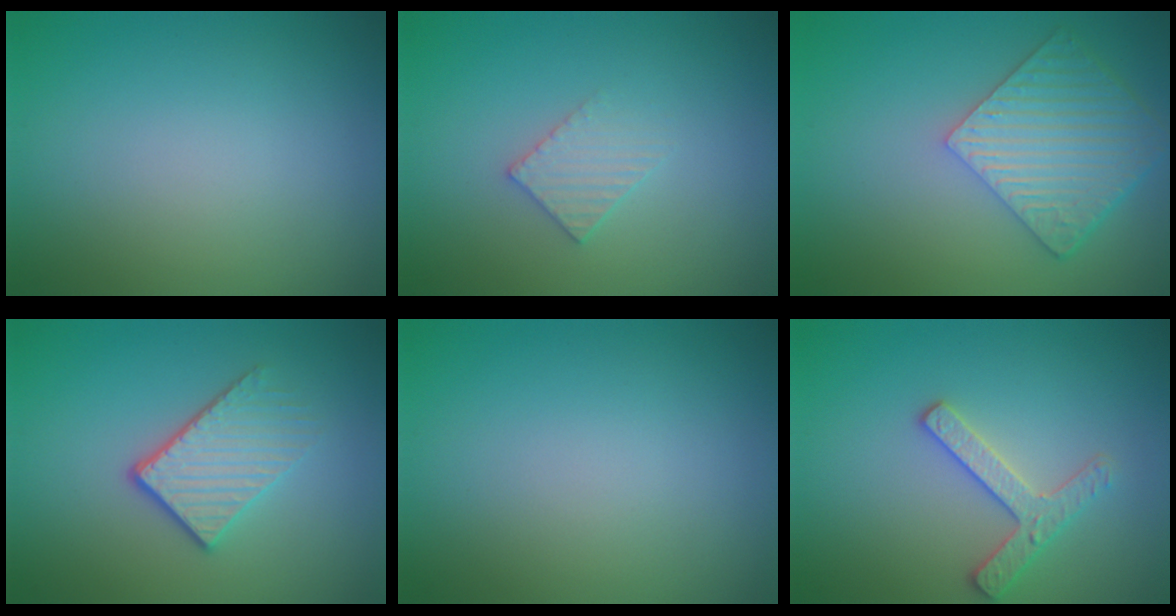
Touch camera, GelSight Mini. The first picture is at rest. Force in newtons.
{"total": 1.9, "press": 1.9, "slide": 0.2}
{"total": 6.0, "press": 4.6, "slide": 4.0}
{"total": 3.9, "press": 2.8, "slide": 2.8}
{"total": 0.0}
{"total": 2.6, "press": 2.6, "slide": 0.3}